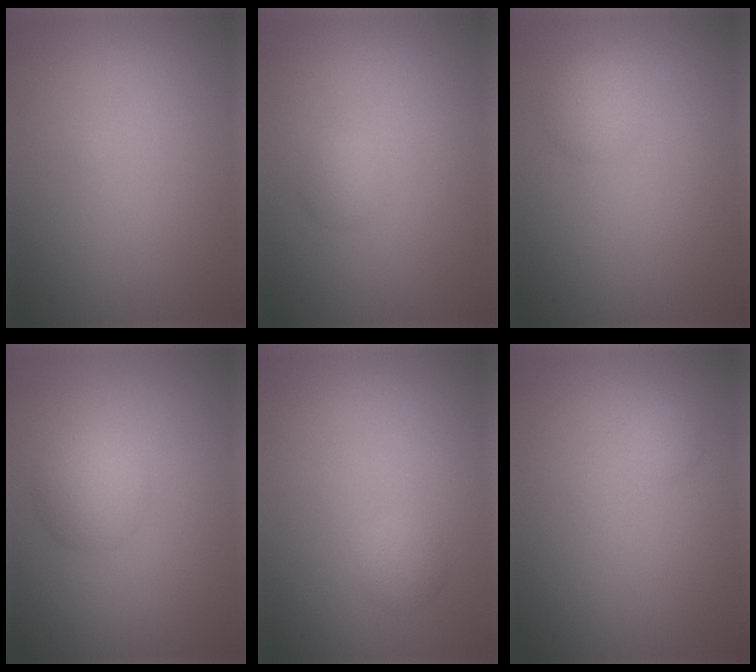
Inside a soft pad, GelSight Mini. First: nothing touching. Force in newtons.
{"total": 1.0, "press": 1.0, "slide": 0.0}
{"total": 1.6, "press": 1.6, "slide": 0.1}
{"total": 2.8, "press": 2.8, "slide": 0.1}
{"total": 1.2, "press": 1.1, "slide": 0.1}
{"total": 0.6, "press": 0.6, "slide": 0.0}